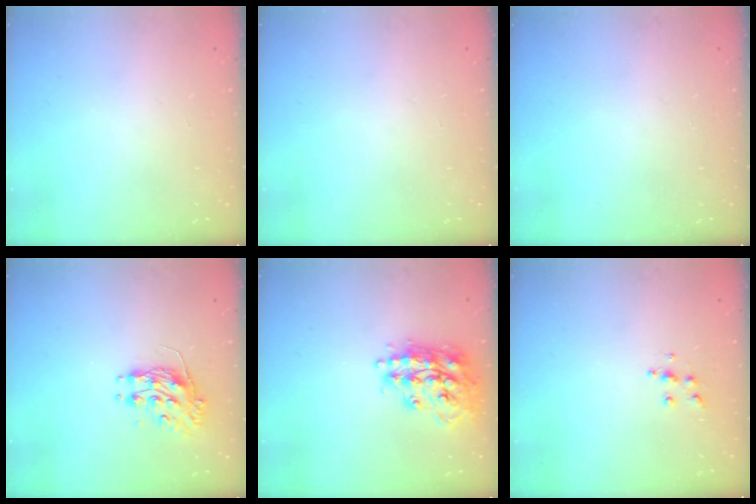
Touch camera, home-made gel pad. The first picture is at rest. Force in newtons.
{"total": 0.0}
{"total": 0.0}
{"total": 9.2, "press": 9.2, "slide": 0.1}
{"total": 17.7, "press": 17.6, "slide": 1.3}
{"total": 5.7, "press": 5.7, "slide": 0.4}